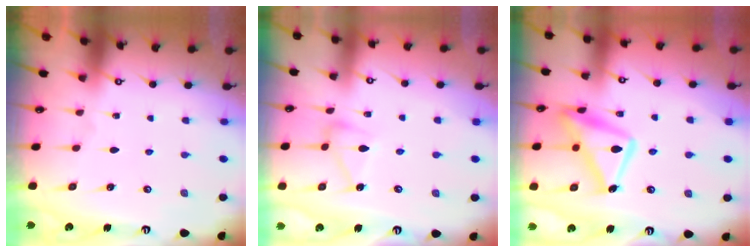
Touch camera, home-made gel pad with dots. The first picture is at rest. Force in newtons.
{"total": 8.8, "press": 8.8, "slide": 0.4}
{"total": 15.9, "press": 15.9, "slide": 1.4}